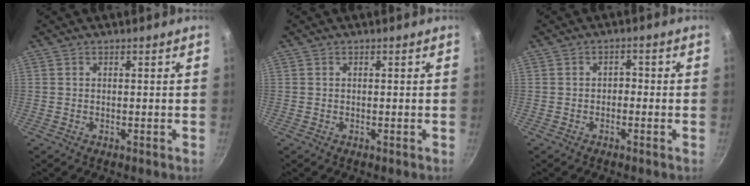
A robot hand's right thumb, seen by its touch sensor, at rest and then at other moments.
{"total": 0.0}
{"total": 2.0, "force": [-0.7, 1.5, 1.2], "torque": [-0.006, 0.013, -0.012]}